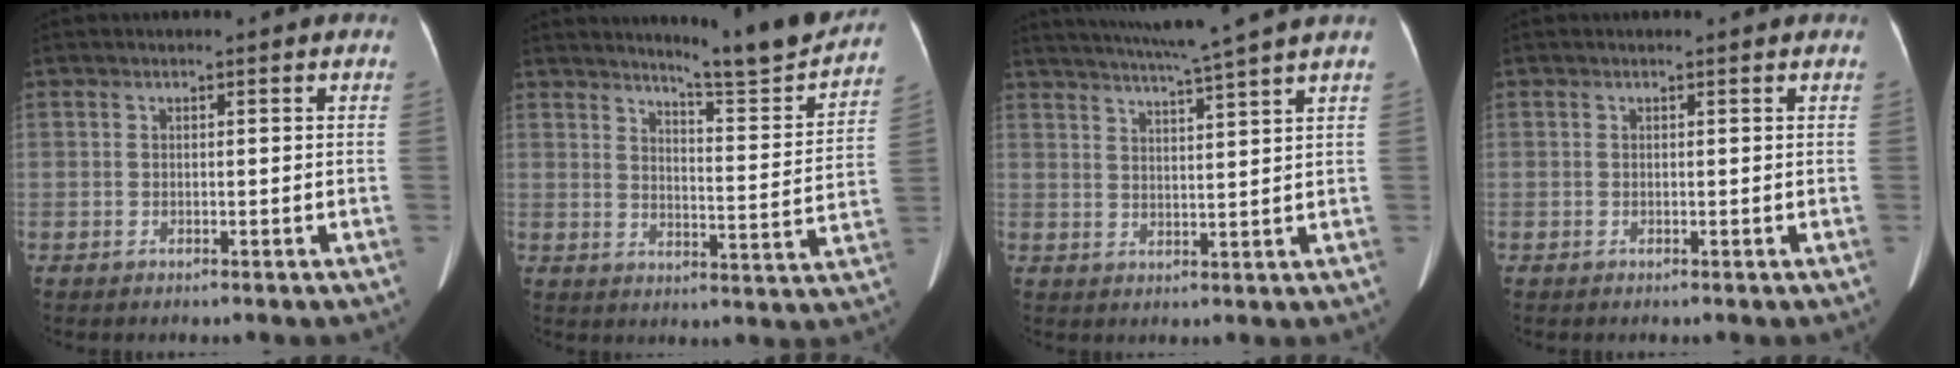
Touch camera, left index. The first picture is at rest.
{"total": 12.9, "force": [12.3, -0.9, 3.8], "torque": [-0.050, -0.053, 0.157]}
{"total": 10.8, "force": [9.2, -2.2, 5.2], "torque": [-0.090, -0.003, 0.130]}
{"total": 0.0}